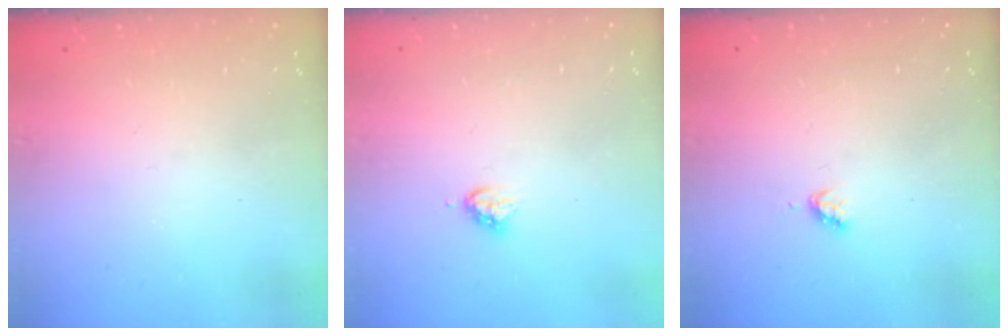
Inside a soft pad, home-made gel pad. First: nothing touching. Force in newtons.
{"total": 4.2, "press": 4.1, "slide": 0.5}
{"total": 2.8, "press": 2.8, "slide": 0.3}